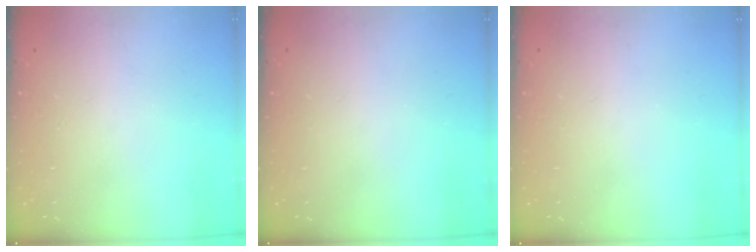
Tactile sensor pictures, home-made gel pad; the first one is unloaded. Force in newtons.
{"total": 0.0}
{"total": 0.0}